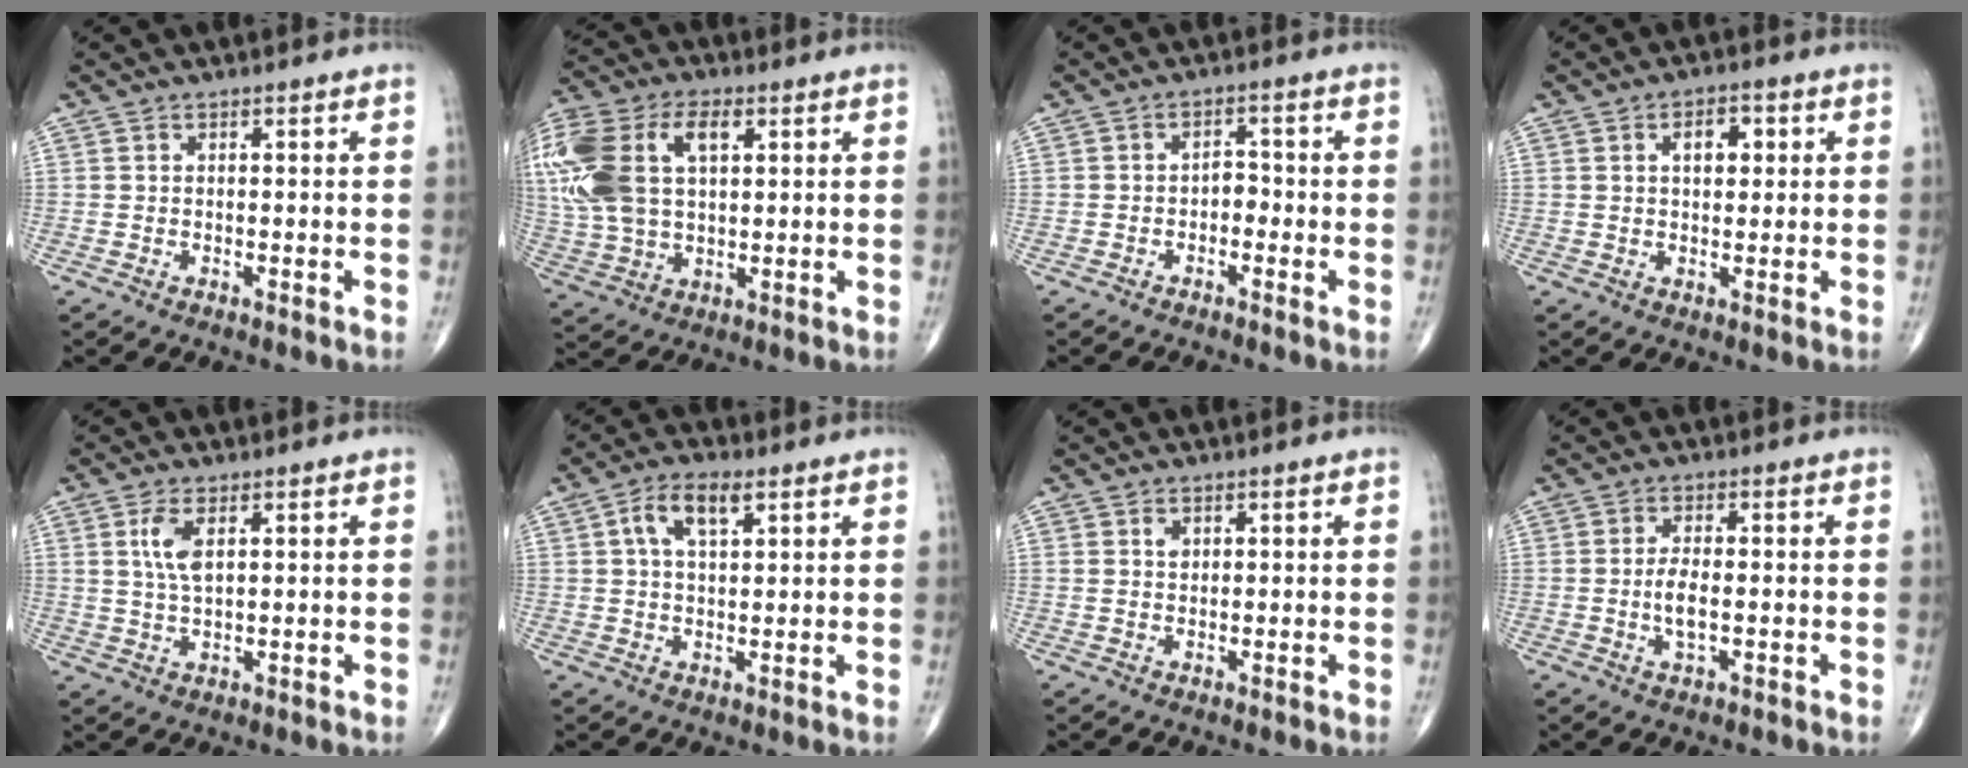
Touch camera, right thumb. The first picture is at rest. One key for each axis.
{"total": 22.7, "fx": 6.0, "fy": 13.6, "fz": 17.2, "tx": -0.410, "ty": 0.027, "tz": 0.114}
{"total": 2.4, "fx": -1.0, "fy": 1.5, "fz": 1.5, "tx": -0.008, "ty": 0.016, "tz": -0.023}
{"total": 4.8, "fx": 1.4, "fy": 2.7, "fz": 3.7, "tx": -0.043, "ty": 0.002, "tz": 0.020}
{"total": 5.1, "fx": 1.7, "fy": 2.2, "fz": 4.3, "tx": -0.090, "ty": -0.005, "tz": 0.036}
{"total": 6.5, "fx": 2.6, "fy": 3.1, "fz": 5.1, "tx": -0.093, "ty": 0.005, "tz": 0.046}
{"total": 1.6, "fx": 0.7, "fy": 1.1, "fz": 0.9, "tx": -0.010, "ty": -0.004, "tz": 0.013}
{"total": 4.1, "fx": -0.6, "fy": 1.7, "fz": 3.7, "tx": -0.072, "ty": 0.001, "tz": -0.011}